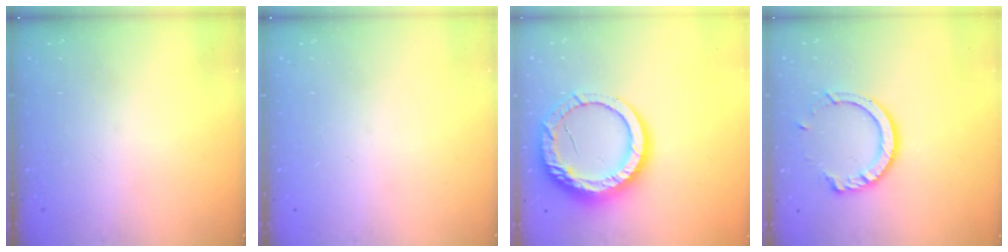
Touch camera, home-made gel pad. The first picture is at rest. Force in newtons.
{"total": 0.0}
{"total": 16.5, "press": 16.5, "slide": 1.2}
{"total": 11.2, "press": 11.2, "slide": 1.0}